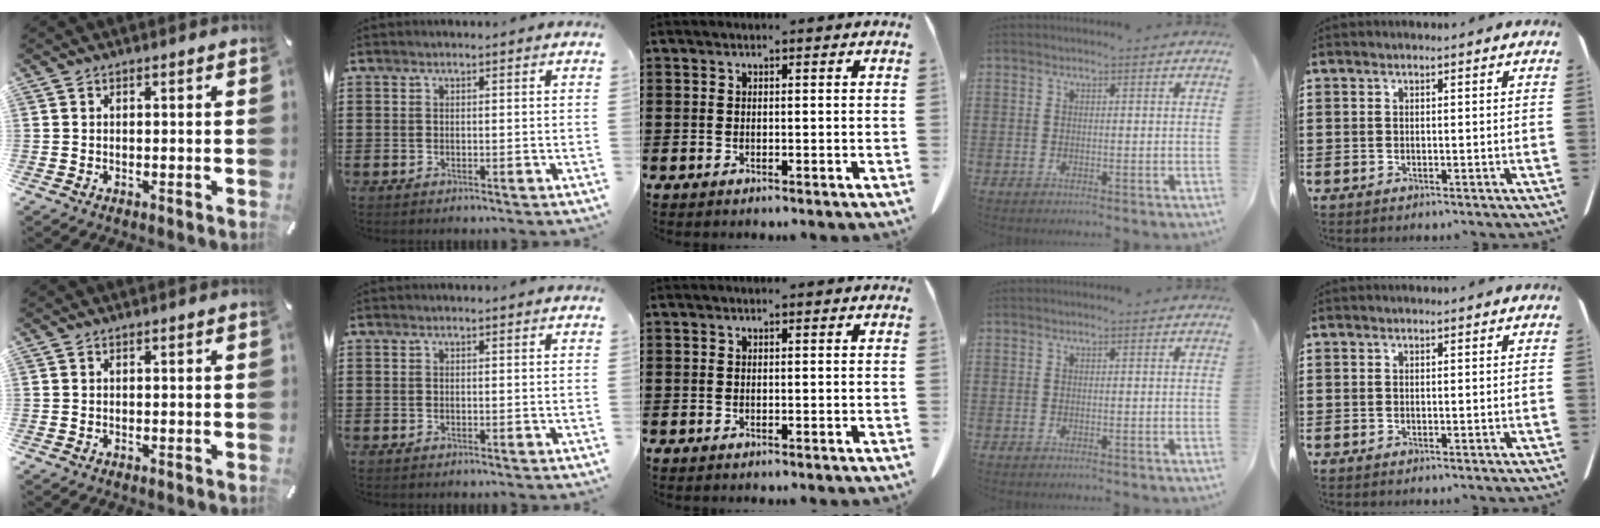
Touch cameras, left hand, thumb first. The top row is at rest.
{}